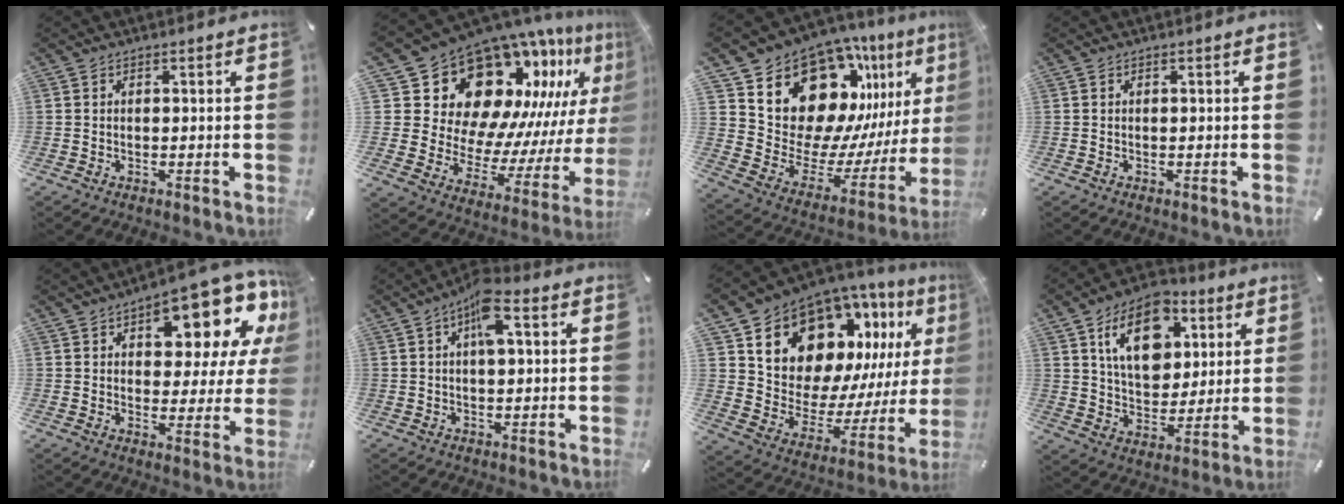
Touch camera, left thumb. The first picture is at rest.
{"total": 21.9, "force": [15.5, 12.6, 9.1], "torque": [-0.120, -0.163, 0.300]}
{"total": 17.9, "force": [12.0, 11.2, 7.1], "torque": [-0.083, -0.130, 0.224]}
{"total": 0.0}
{"total": 16.2, "force": [10.4, 7.2, 10.2], "torque": [-0.131, -0.082, 0.171]}
{"total": 7.0, "force": [2.2, 2.7, 6.1], "torque": [-0.096, 0.000, 0.033]}
{"total": 15.8, "force": [10.7, 10.3, 5.5], "torque": [-0.083, -0.099, 0.196]}
{"total": 16.0, "force": [7.0, 11.0, 9.3], "torque": [-0.144, -0.014, 0.126]}